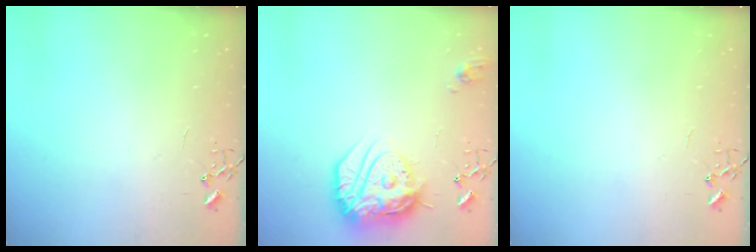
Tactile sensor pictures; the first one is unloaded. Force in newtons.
{"total": 19.3, "press": 19.2, "slide": 1.7}
{"total": 0.0}